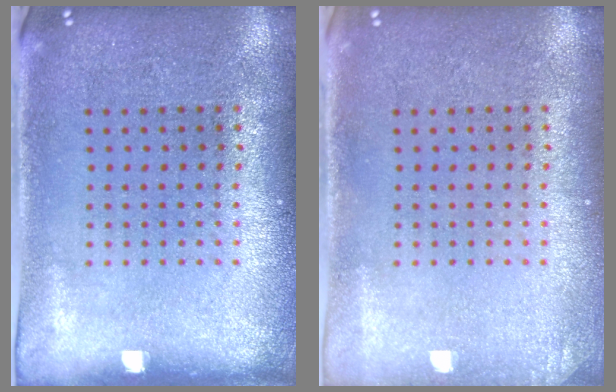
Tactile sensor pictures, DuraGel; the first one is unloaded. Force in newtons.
{"total": 0.7, "press": 0.7, "slide": 0.1}